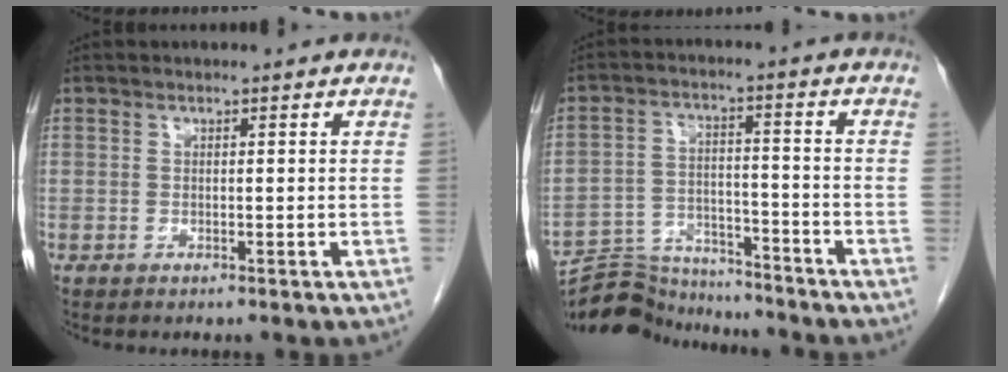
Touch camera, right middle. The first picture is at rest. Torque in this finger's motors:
{"motor_torque": [-0.07, 0.01, -0.03, -0.01]}